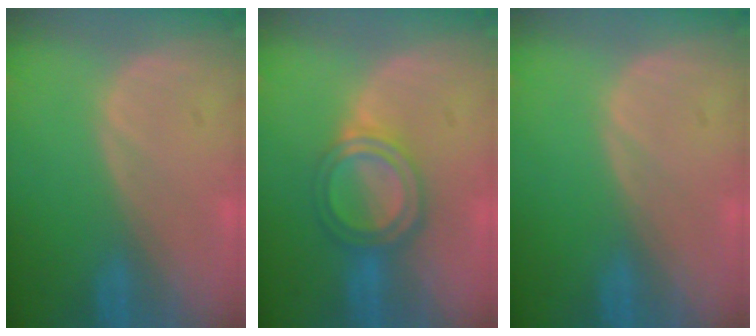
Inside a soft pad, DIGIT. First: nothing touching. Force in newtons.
{"total": 6.0, "press": 5.5, "slide": 2.4}
{"total": 0.0}